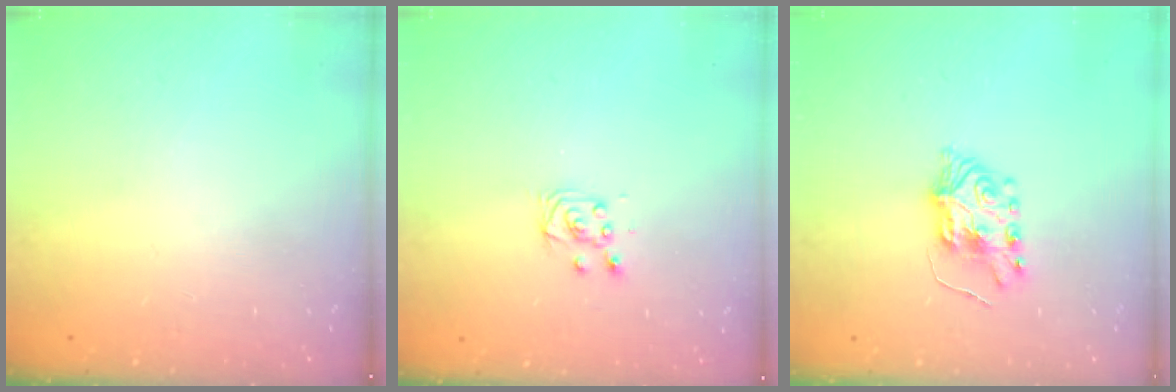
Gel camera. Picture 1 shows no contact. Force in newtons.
{"total": 5.2, "press": 5.2, "slide": 0.5}
{"total": 7.5, "press": 7.5, "slide": 0.8}